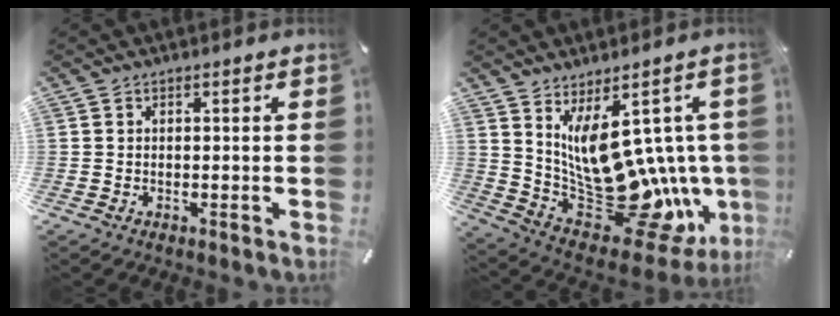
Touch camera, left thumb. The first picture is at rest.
{"total": 18.1, "force": [1.9, 9.9, 15.0], "torque": [-0.251, -0.062, 0.049]}